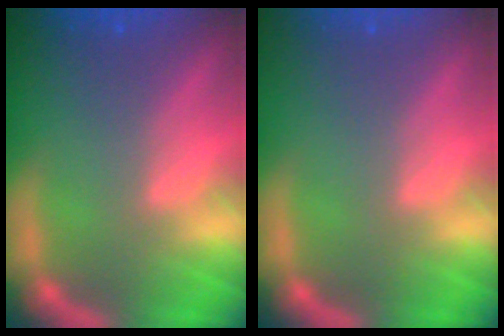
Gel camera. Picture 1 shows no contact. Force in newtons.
{"total": 0.0}